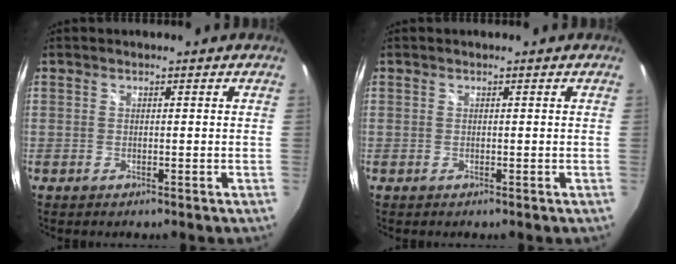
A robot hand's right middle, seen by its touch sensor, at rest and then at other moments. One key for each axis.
{"total": 0.0}